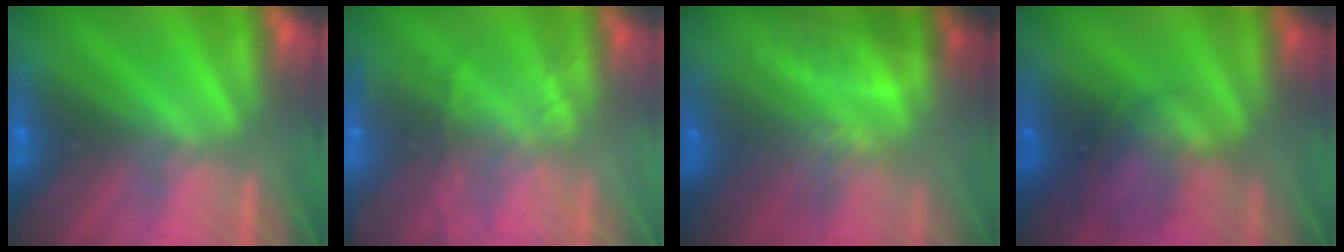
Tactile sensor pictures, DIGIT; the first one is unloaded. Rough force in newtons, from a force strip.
{"total": 8.0}
{"total": 7.8}
{"total": 2.2}